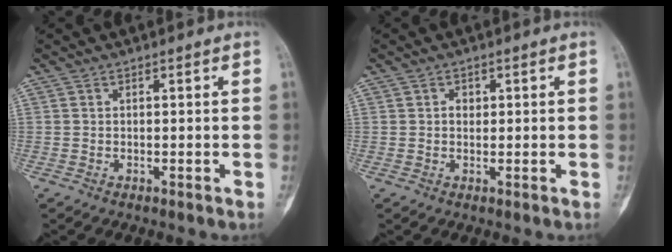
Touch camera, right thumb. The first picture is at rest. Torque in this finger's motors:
{"motor_torque": [0.23, 0.13, -0.12, 0.08, -0.03]}